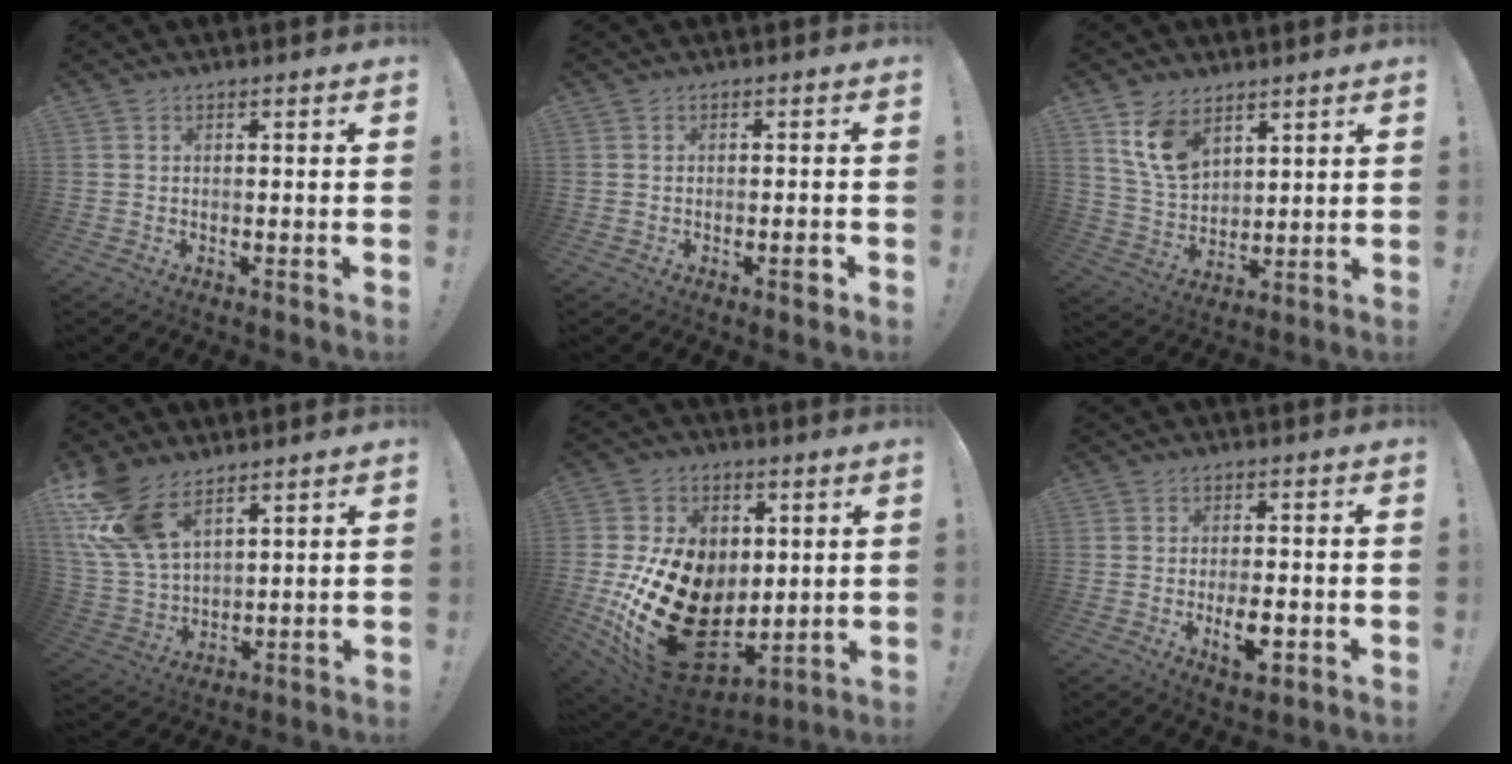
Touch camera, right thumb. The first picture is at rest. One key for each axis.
{"total": 2.3, "fx": -1.3, "fy": 0.4, "fz": 1.8, "tx": -0.029, "ty": 0.005, "tz": -0.020}
{"total": 11.6, "fx": 7.0, "fy": 7.2, "fz": 5.7, "tx": -0.109, "ty": -0.030, "tz": 0.141}
{"total": 15.6, "fx": 9.6, "fy": 8.3, "fz": 9.0, "tx": -0.204, "ty": -0.048, "tz": 0.183}
{"total": 28.9, "fx": -2.6, "fy": 20.6, "fz": 20.2, "tx": -0.369, "ty": -0.006, "tz": 0.002}
{"total": 7.3, "fx": -2.4, "fy": 2.7, "fz": 6.3, "tx": -0.092, "ty": 0.000, "tz": -0.041}